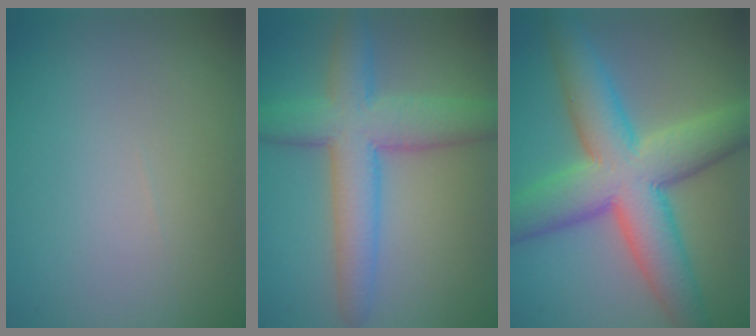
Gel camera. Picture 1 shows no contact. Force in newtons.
{"total": 6.8, "press": 6.8, "slide": 0.2}
{"total": 10.6, "press": 10.6, "slide": 0.3}